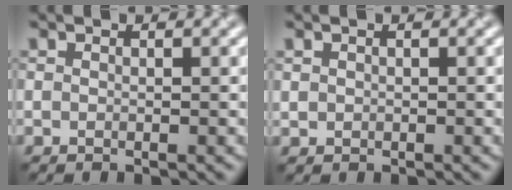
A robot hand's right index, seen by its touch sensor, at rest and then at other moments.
{"total": 0.6, "force": [0.2, 0.5, 0.1], "torque": [0.000, -0.002, 0.005]}